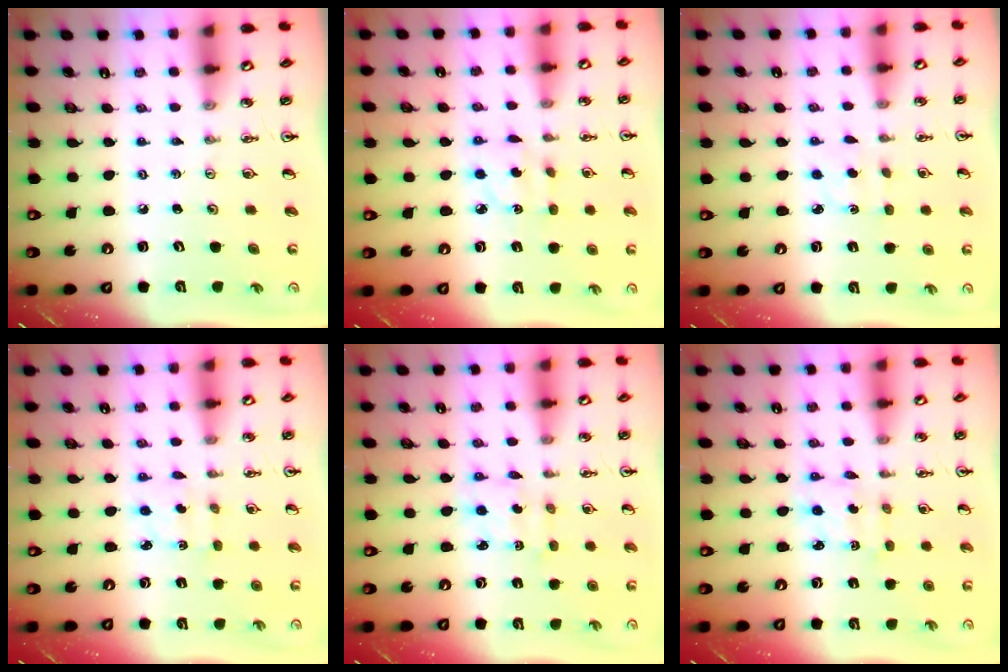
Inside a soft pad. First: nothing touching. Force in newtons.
{"total": 4.2, "press": 4.2, "slide": 0.3}
{"total": 1.6, "press": 1.5, "slide": 0.5}
{"total": 2.1, "press": 2.1, "slide": 0.6}
{"total": 2.1, "press": 2.0, "slide": 0.8}
{"total": 2.1, "press": 2.0, "slide": 0.8}